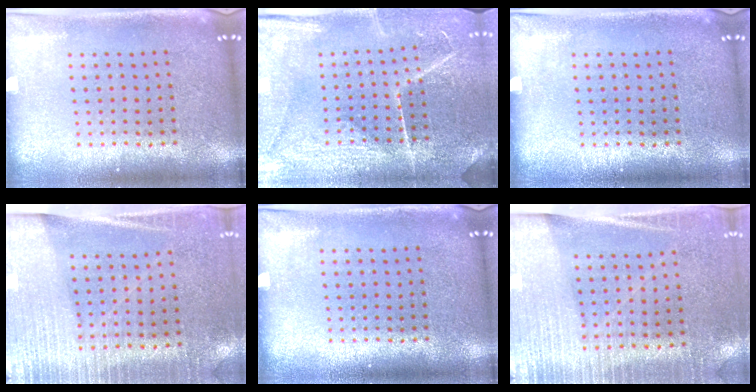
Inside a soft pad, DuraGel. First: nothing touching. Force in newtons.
{"total": 3.9, "press": 3.6, "slide": 1.4}
{"total": 0.0}
{"total": 2.8, "press": 2.5, "slide": 1.3}
{"total": 0.0}
{"total": 2.8, "press": 2.5, "slide": 1.3}